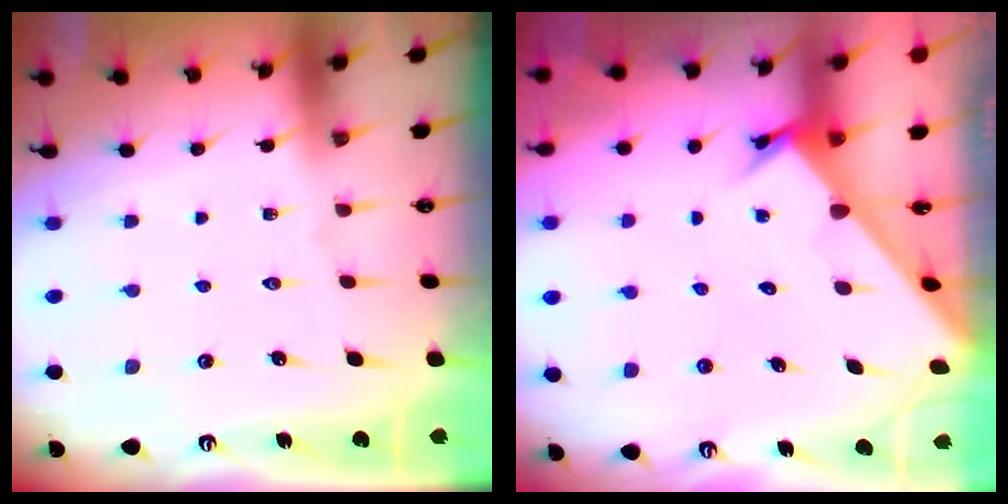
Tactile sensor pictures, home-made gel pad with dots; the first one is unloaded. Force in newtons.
{"total": 2.1, "press": 2.1, "slide": 0.1}